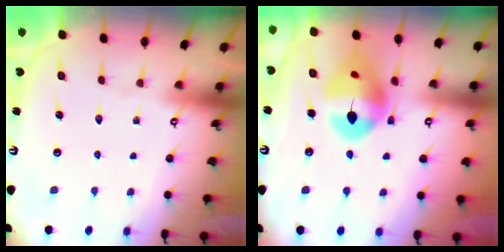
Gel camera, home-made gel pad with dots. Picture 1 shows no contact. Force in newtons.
{"total": 14.9, "press": 14.8, "slide": 1.9}